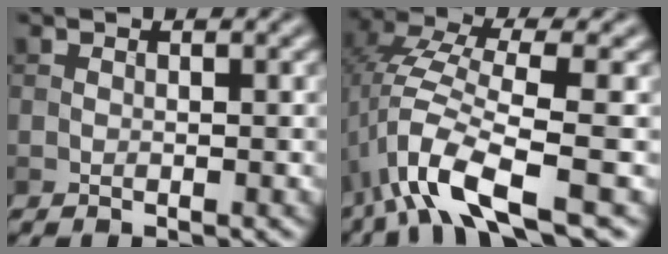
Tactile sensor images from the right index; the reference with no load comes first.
{"total": 7.9, "force": [-3.5, 1.8, 6.9], "torque": [-0.136, 0.013, -0.075]}